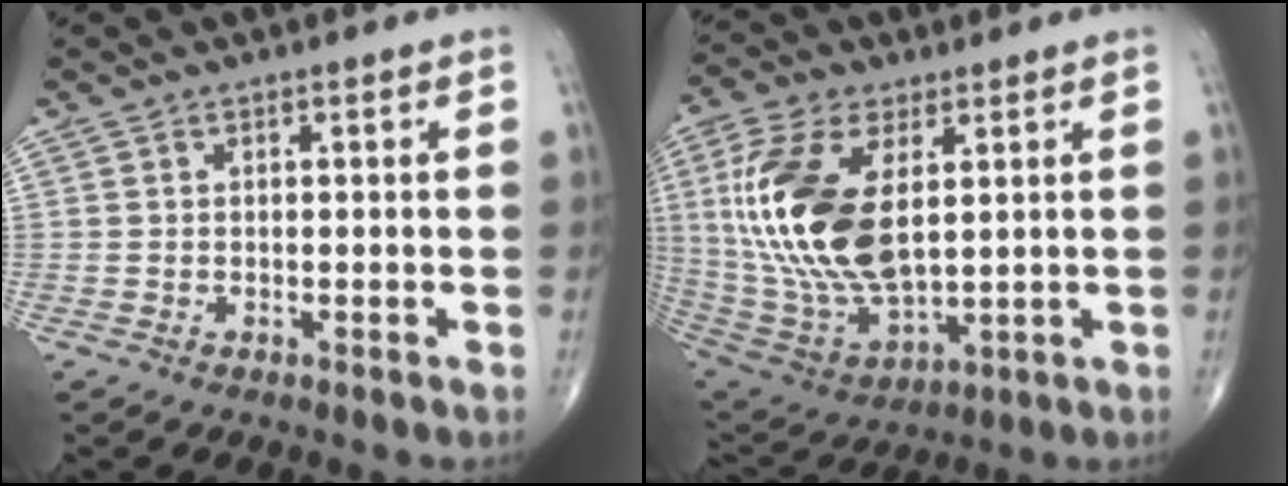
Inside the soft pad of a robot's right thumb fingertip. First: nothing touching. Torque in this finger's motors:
{"motor_torque": [0.72, 4.29, 0.80, -0.45, 0.56]}